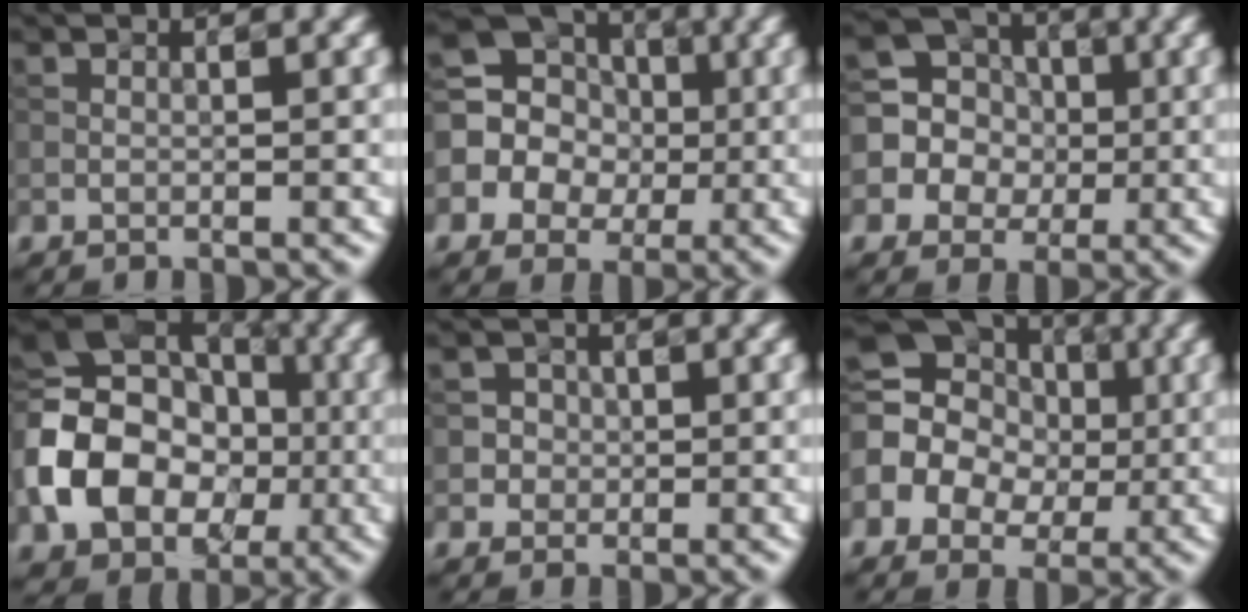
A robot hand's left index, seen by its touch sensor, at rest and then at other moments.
{"total": 10.2, "force": [0.3, 9.2, 4.4], "torque": [-0.097, 0.039, -0.022]}
{"total": 9.7, "force": [0.8, 9.1, 3.2], "torque": [-0.097, 0.034, -0.004]}
{"total": 12.5, "force": [-2.4, 9.5, 7.7], "torque": [-0.159, 0.001, -0.059]}
{"total": 2.2, "force": [0.1, 2.1, 0.4], "torque": [0.009, 0.004, 0.002]}
{"total": 11.9, "force": [0.5, 10.1, 6.3], "torque": [-0.116, 0.029, -0.028]}